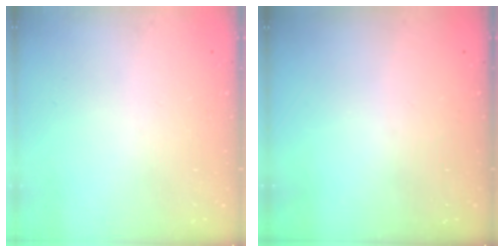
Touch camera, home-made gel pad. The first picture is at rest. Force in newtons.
{"total": 0.0}